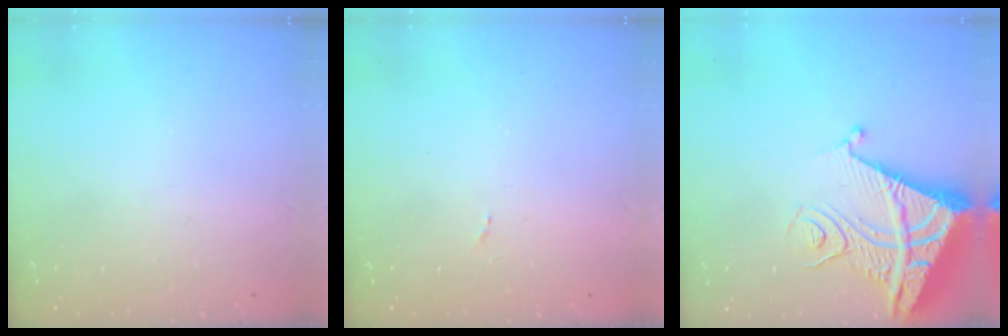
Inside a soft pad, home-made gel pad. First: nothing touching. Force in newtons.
{"total": 4.2, "press": 4.1, "slide": 0.7}
{"total": 11.4, "press": 11.3, "slide": 1.3}